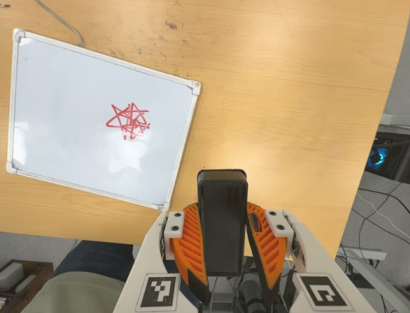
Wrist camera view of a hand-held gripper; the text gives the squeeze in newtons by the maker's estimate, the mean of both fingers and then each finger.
{"total": 10.1, "left": 8.2, "right": 12.1}